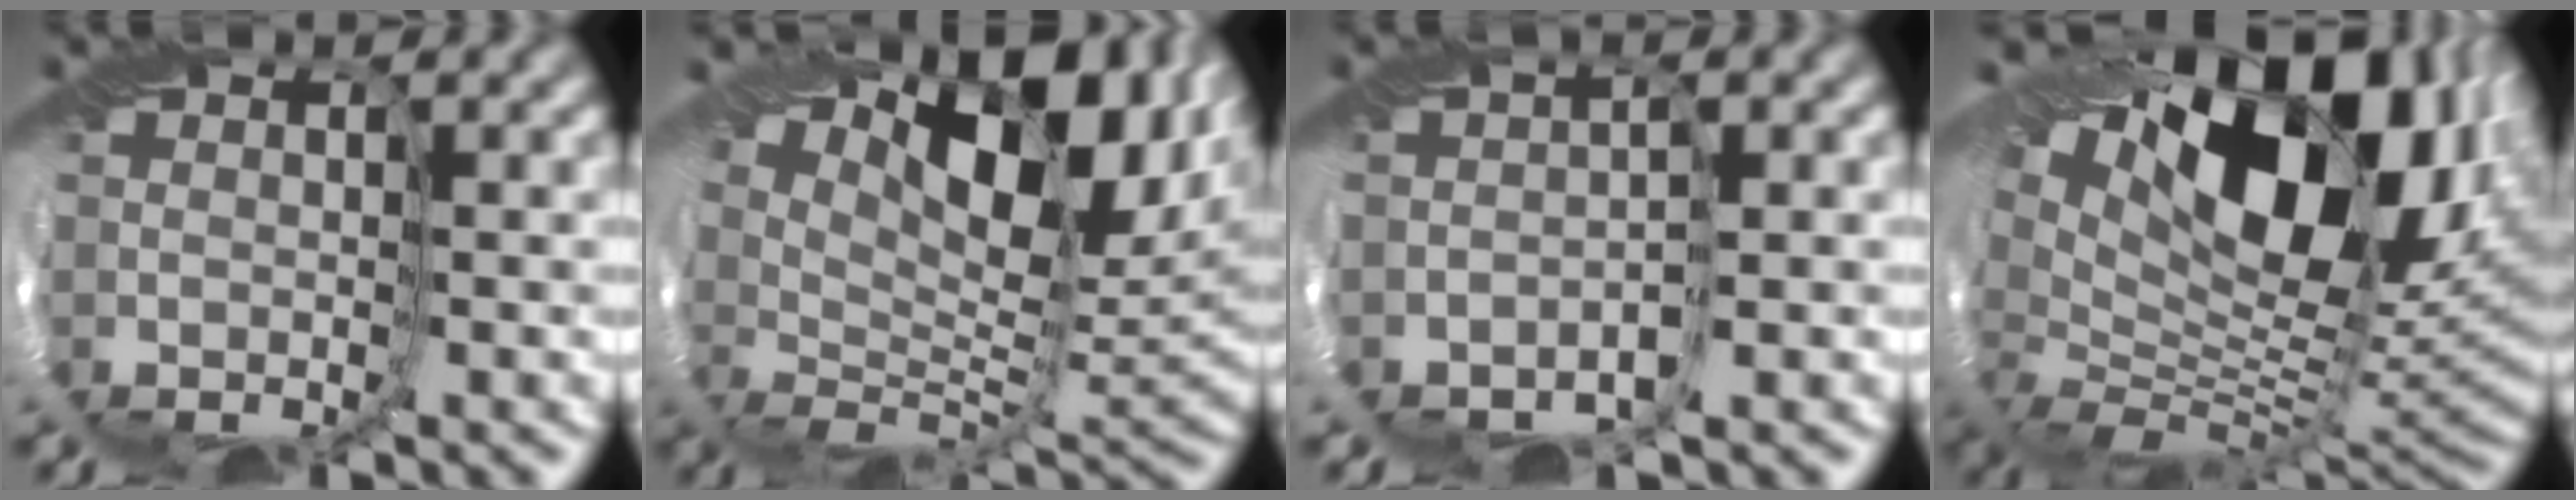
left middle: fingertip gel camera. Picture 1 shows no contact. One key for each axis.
{"total": 12.5, "fx": 7.2, "fy": 4.5, "fz": 9.2, "tx": -0.164, "ty": 0.028, "tz": 0.136}
{"total": 1.2, "fx": -1.2, "fy": 0.0, "fz": -0.5, "tx": 0.010, "ty": 0.000, "tz": -0.015}
{"total": 15.0, "fx": 6.9, "fy": 7.6, "fz": 10.9, "tx": -0.210, "ty": 0.027, "tz": 0.128}